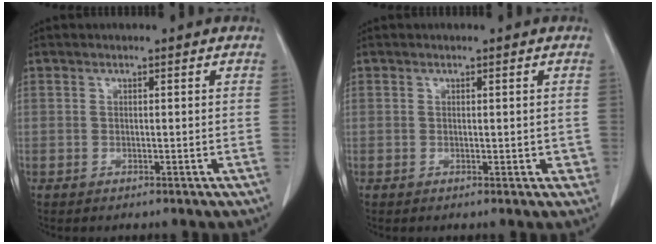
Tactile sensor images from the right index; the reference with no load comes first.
{"total": 1.7, "force": [0.0, 1.2, 1.2], "torque": [-0.003, 0.001, 0.001]}